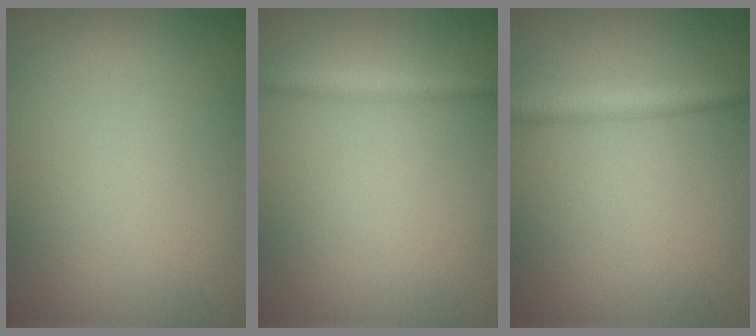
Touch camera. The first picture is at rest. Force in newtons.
{"total": 1.6, "press": 1.6, "slide": 0.1}
{"total": 1.9, "press": 1.8, "slide": 0.1}